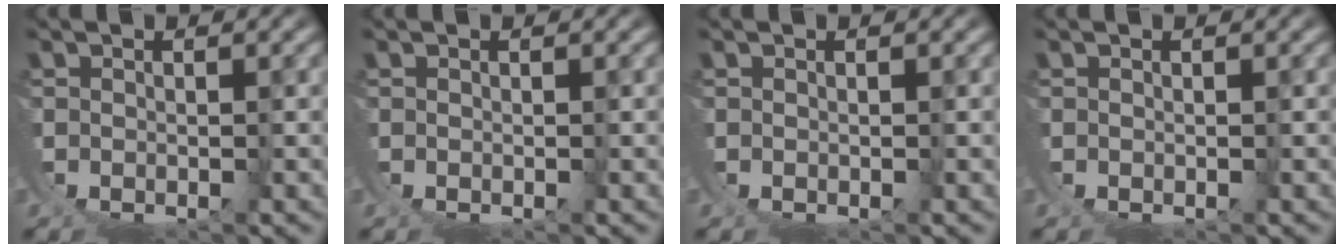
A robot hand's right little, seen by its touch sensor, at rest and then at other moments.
{"total": 0.0}
{"total": 0.0}
{"total": 0.0}